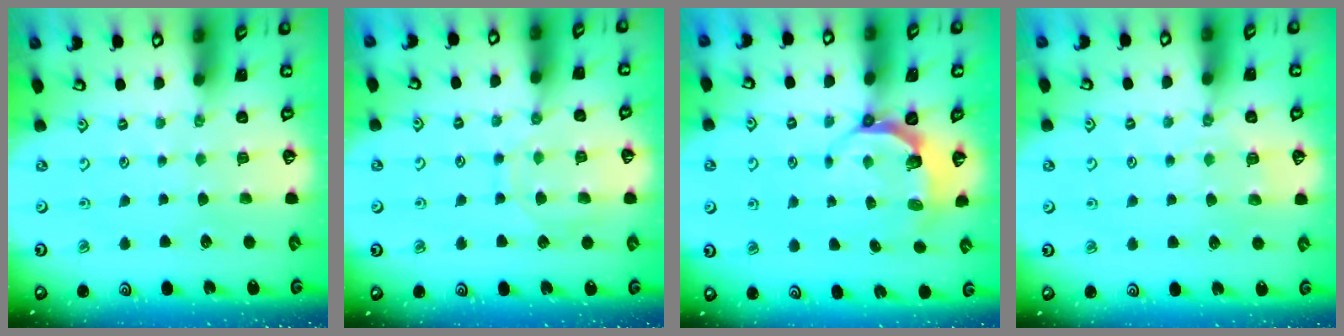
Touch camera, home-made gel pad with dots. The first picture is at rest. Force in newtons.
{"total": 9.9, "press": 9.9, "slide": 0.8}
{"total": 5.6, "press": 4.4, "slide": 3.4}
{"total": 4.0, "press": 3.9, "slide": 0.6}